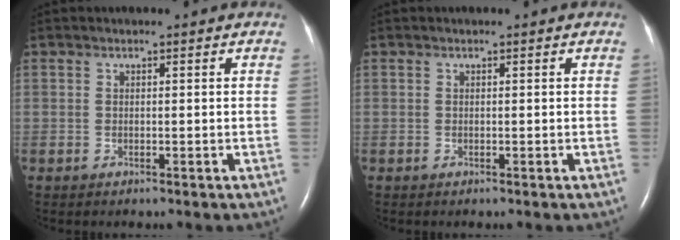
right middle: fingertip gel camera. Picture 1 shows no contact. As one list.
[{"total": 0.0}]